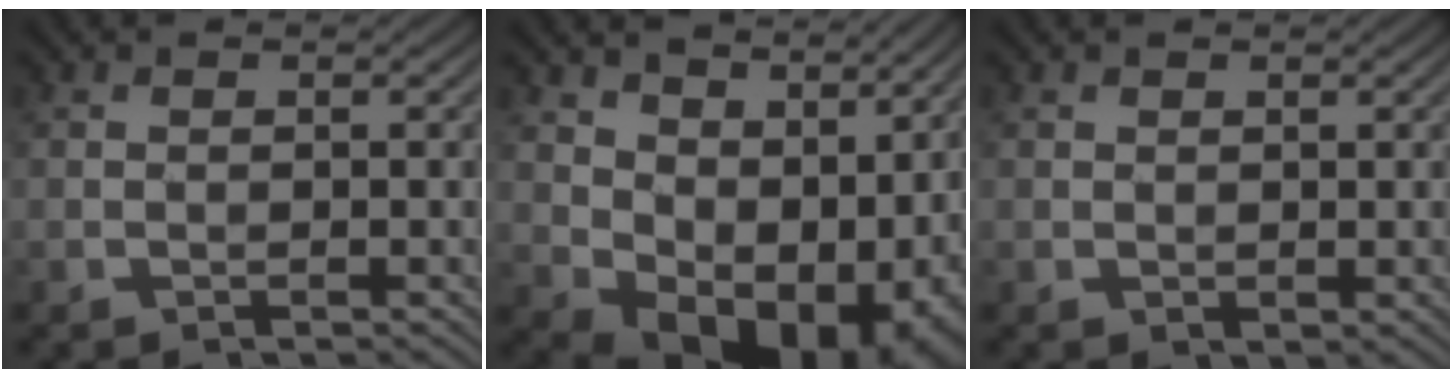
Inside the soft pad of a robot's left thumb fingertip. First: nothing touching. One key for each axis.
{"total": 13.8, "fx": 2.8, "fy": 10.1, "fz": 9.0, "tx": -0.138, "ty": -0.031, "tz": 0.082}
{"total": 0.9, "fx": 0.5, "fy": 0.6, "fz": 0.3, "tx": -0.007, "ty": -0.004, "tz": 0.014}